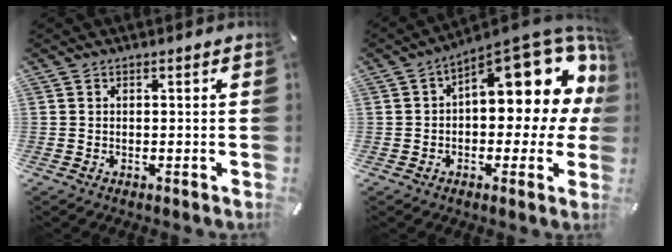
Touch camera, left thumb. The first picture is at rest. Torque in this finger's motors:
{"motor_torque": [1.75, 1.75, 1.03, 0.50, 0.42]}